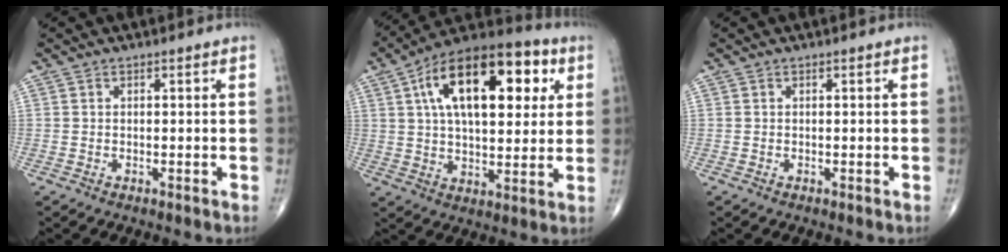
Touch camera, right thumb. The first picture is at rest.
{"total": 23.3, "force": [7.3, 11.4, 19.0], "torque": [-0.281, 0.011, 0.109]}
{"total": 0.0}